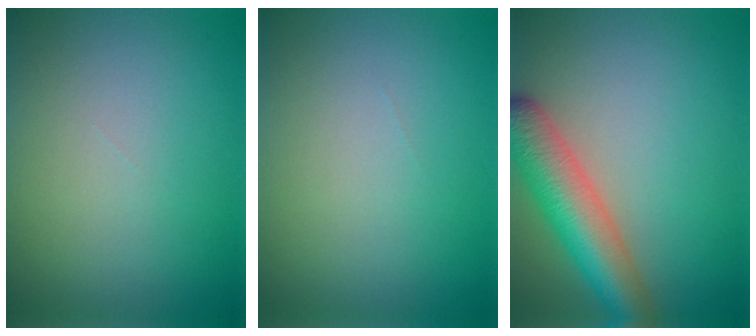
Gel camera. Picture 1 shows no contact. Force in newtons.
{"total": 0.0}
{"total": 6.5, "press": 6.5, "slide": 0.3}